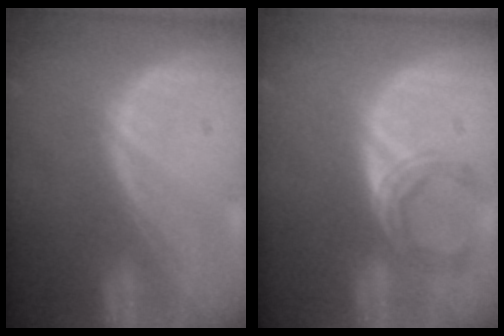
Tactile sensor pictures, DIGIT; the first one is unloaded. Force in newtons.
{"total": 4.9, "press": 4.6, "slide": 1.6}